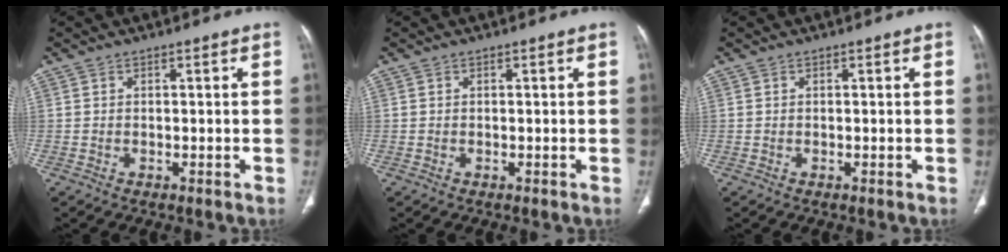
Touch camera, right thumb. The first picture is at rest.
{"total": 0.0}
{"total": 0.0}